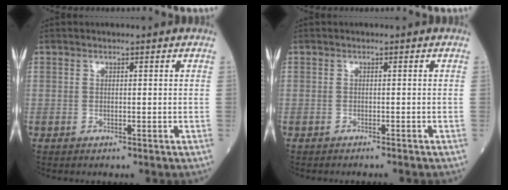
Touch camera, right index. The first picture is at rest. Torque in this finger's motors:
{"motor_torque": [0.09, -0.02, -0.03, -0.01]}